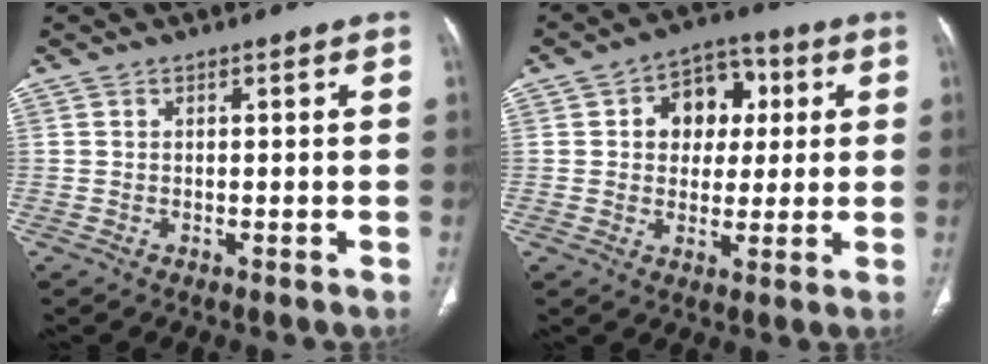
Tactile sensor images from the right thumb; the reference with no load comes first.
{"total": 10.7, "force": [2.4, 8.2, 6.5], "torque": [-0.045, 0.010, 0.032]}